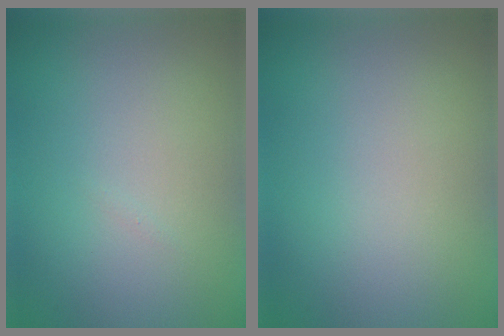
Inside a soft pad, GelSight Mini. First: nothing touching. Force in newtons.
{"total": 0.0}